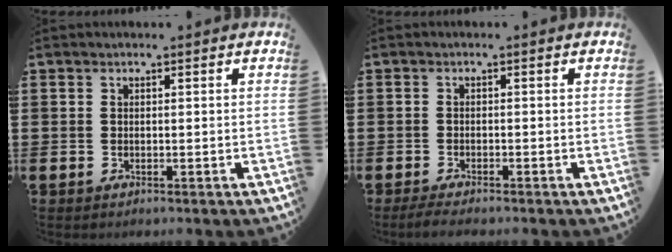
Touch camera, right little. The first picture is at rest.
{"total": 1.4, "force": [-1.1, 0.1, 0.8], "torque": [-0.015, 0.000, -0.021]}